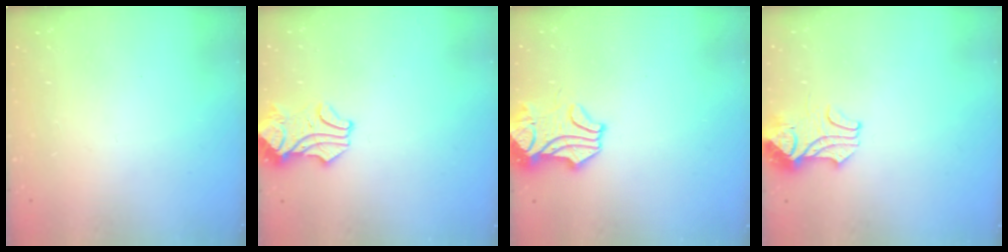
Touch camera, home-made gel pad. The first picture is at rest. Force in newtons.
{"total": 0.0}
{"total": 2.0, "press": 1.5, "slide": 1.4}
{"total": 2.2, "press": 2.1, "slide": 0.7}